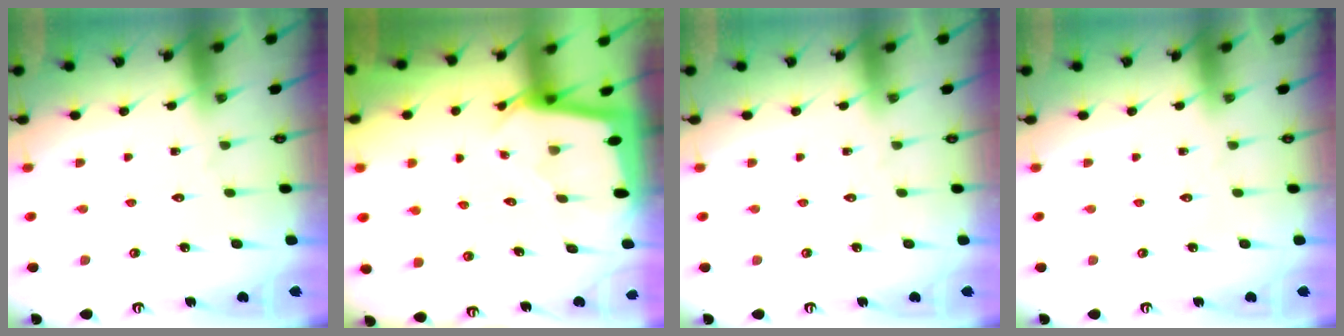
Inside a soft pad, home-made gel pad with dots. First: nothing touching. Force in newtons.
{"total": 2.1, "press": 2.1, "slide": 0.2}
{"total": 0.0}
{"total": 0.0}